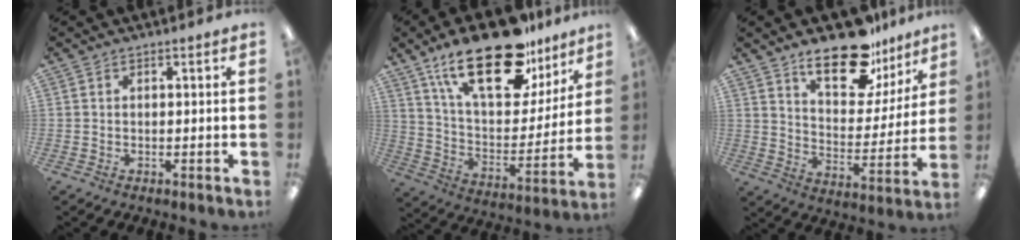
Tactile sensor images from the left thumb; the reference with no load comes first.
{"total": 26.3, "force": [17.3, 10.8, 16.5], "torque": [-0.260, -0.102, 0.296]}
{"total": 18.4, "force": [13.5, 7.7, 9.8], "torque": [-0.151, -0.084, 0.233]}